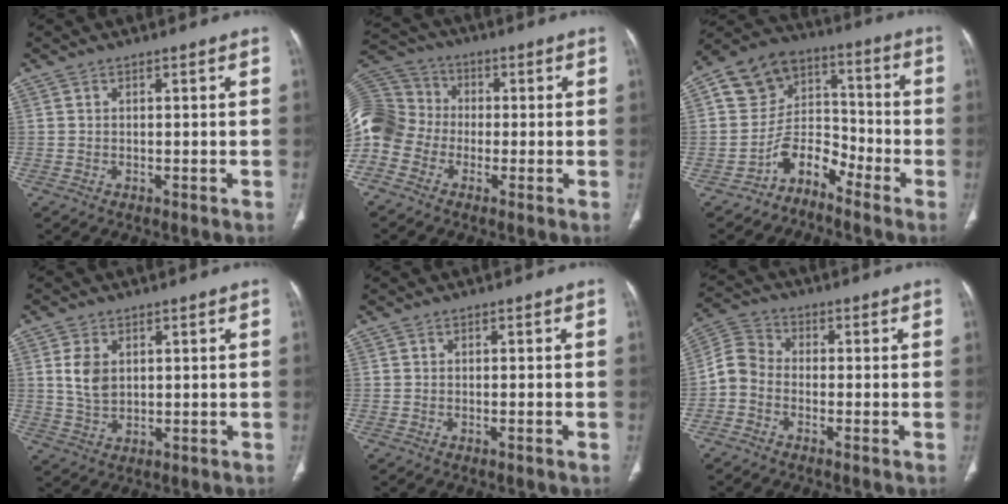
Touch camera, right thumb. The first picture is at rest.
{"total": 13.7, "force": [-3.1, 11.2, 7.2], "torque": [-0.161, 0.044, -0.069]}
{"total": 10.2, "force": [-5.9, 7.8, 3.0], "torque": [-0.010, 0.092, -0.123]}
{"total": 5.4, "force": [1.3, 3.7, 3.8], "torque": [-0.064, -0.005, 0.030]}
{"total": 0.7, "force": [-0.3, 0.0, 0.6], "torque": [-0.009, -0.001, -0.003]}
{"total": 5.3, "force": [-1.7, 4.1, 3.0], "torque": [-0.052, 0.023, -0.051]}